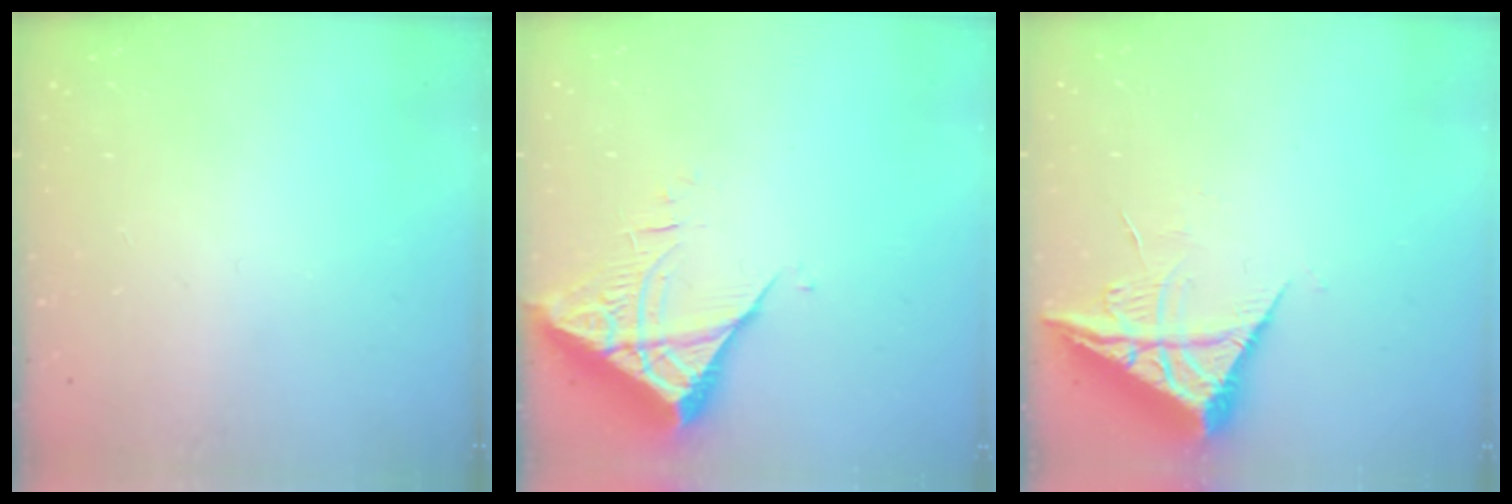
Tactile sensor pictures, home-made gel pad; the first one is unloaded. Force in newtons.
{"total": 6.6, "press": 6.6, "slide": 0.8}
{"total": 7.6, "press": 7.6, "slide": 0.5}